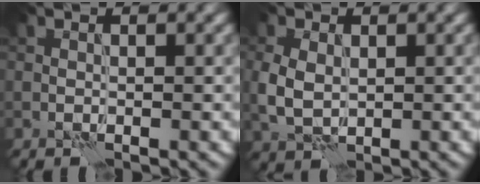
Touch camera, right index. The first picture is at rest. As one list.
[{"total": 3.3, "force": [0.4, 2.5, 2.1], "torque": [-0.055, -0.002, 0.007]}]